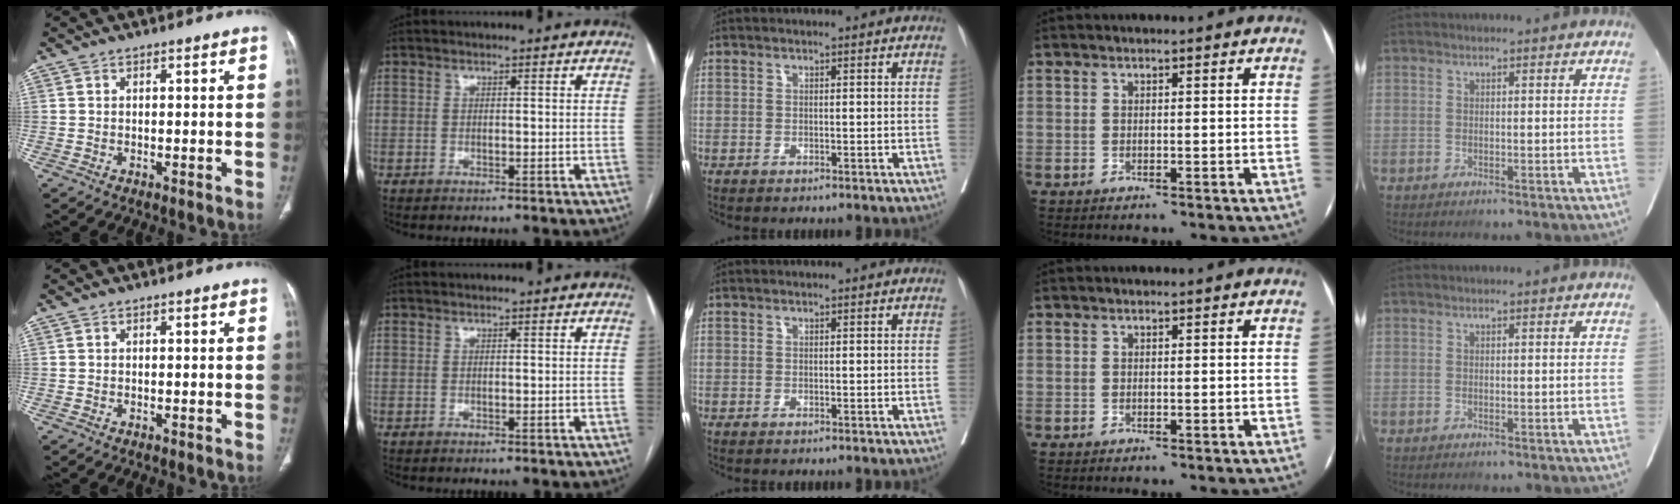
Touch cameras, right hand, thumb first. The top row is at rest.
{}